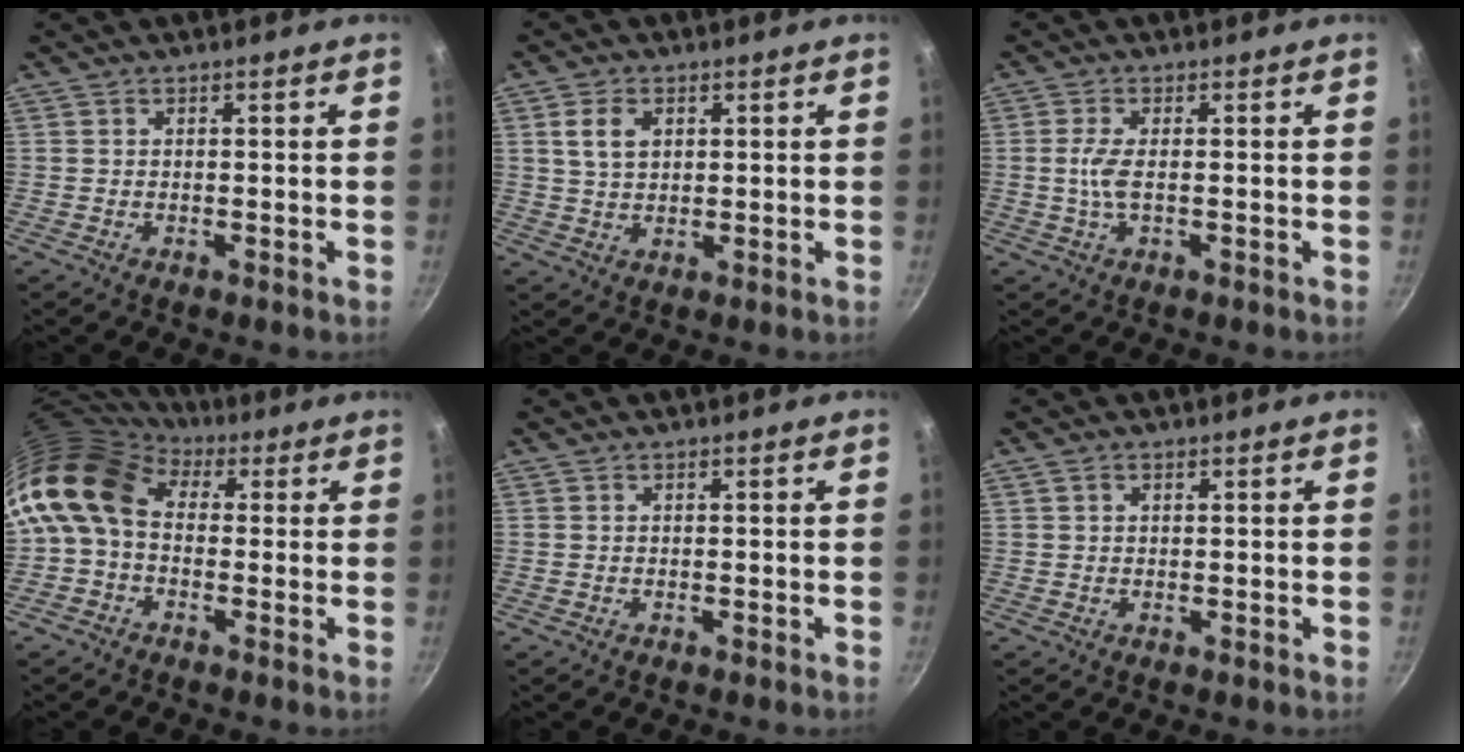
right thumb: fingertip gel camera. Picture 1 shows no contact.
{"total": 5.0, "force": [1.7, 3.4, 3.3], "torque": [-0.050, -0.003, 0.034]}
{"total": 3.5, "force": [-0.2, 1.0, 3.4], "torque": [-0.082, 0.000, -0.004]}
{"total": 12.2, "force": [1.6, 8.9, 8.2], "torque": [-0.147, 0.019, 0.005]}
{"total": 0.0}
{"total": 1.0, "force": [0.5, 0.7, 0.5], "torque": [-0.006, 0.000, 0.009]}